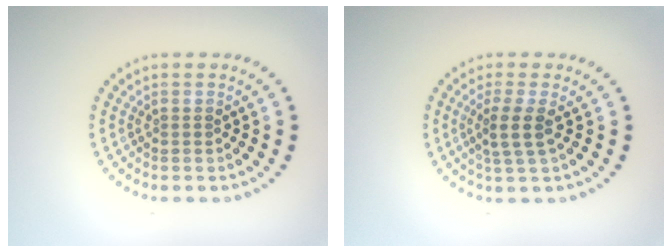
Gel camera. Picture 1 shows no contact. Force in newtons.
{"total": 2.5, "press": 2.0, "slide": 1.5}